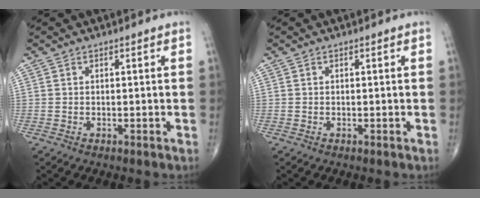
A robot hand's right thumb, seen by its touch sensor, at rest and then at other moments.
{"total": 0.0}